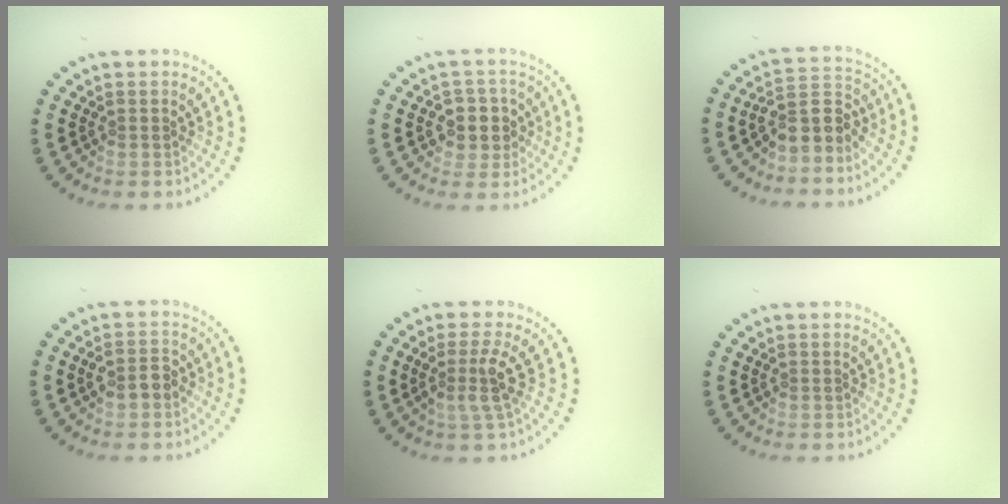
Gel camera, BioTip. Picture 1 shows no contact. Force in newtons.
{"total": 3.0, "press": 2.8, "slide": 1.1}
{"total": 3.7, "press": 3.3, "slide": 1.7}
{"total": 2.1, "press": 2.1, "slide": 0.3}
{"total": 2.7, "press": 2.0, "slide": 1.9}
{"total": 0.0}